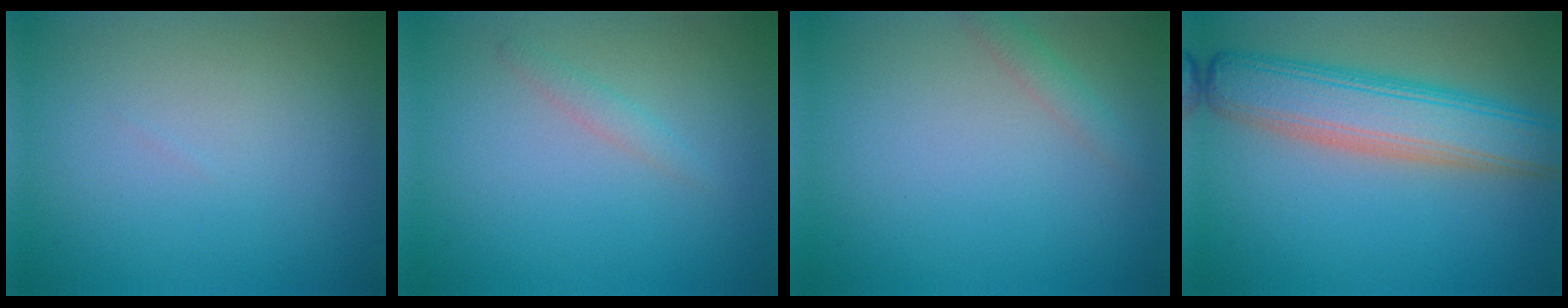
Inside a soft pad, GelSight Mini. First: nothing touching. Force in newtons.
{"total": 1.1, "press": 1.1, "slide": 0.2}
{"total": 1.3, "press": 1.3, "slide": 0.1}
{"total": 7.7, "press": 7.7, "slide": 0.4}